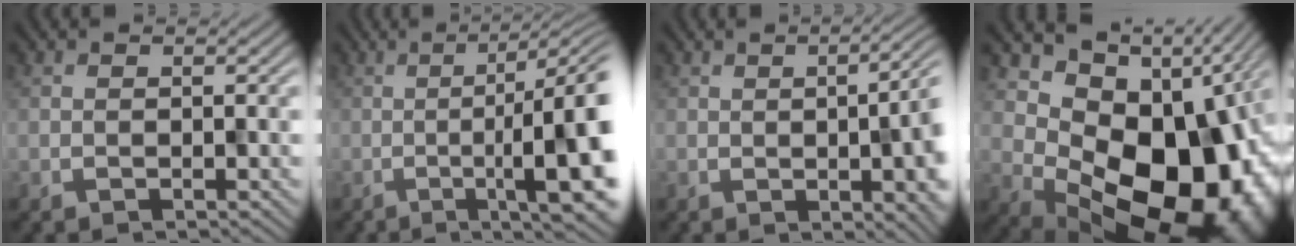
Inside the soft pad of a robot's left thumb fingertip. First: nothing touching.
{"total": 13.0, "force": [-1.5, 3.1, 12.5], "torque": [-0.139, 0.003, -0.013]}
{"total": 10.3, "force": [-0.1, 3.9, 9.5], "torque": [-0.081, 0.007, -0.006]}
{"total": 16.9, "force": [0.2, 12.2, 11.6], "torque": [-0.129, -0.048, 0.044]}